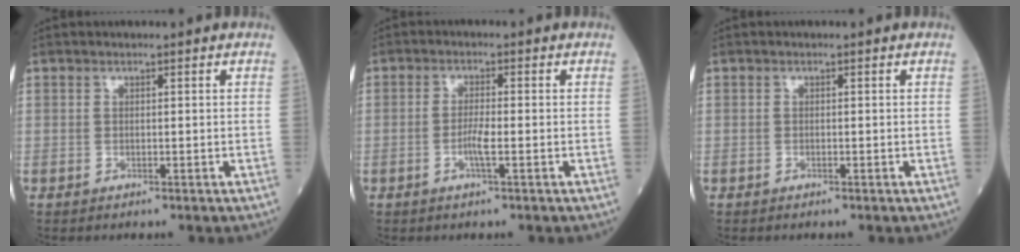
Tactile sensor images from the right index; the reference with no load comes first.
{"total": 2.9, "force": [-1.0, 0.1, 2.7], "torque": [-0.056, -0.002, -0.021]}
{"total": 0.0}